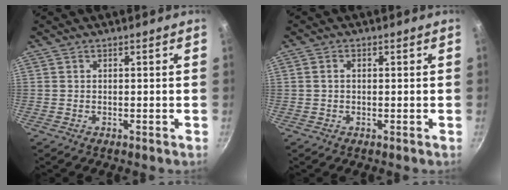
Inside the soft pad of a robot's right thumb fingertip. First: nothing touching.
{"total": 1.4, "force": [0.1, 1.0, 0.9], "torque": [-0.017, 0.005, 0.000]}